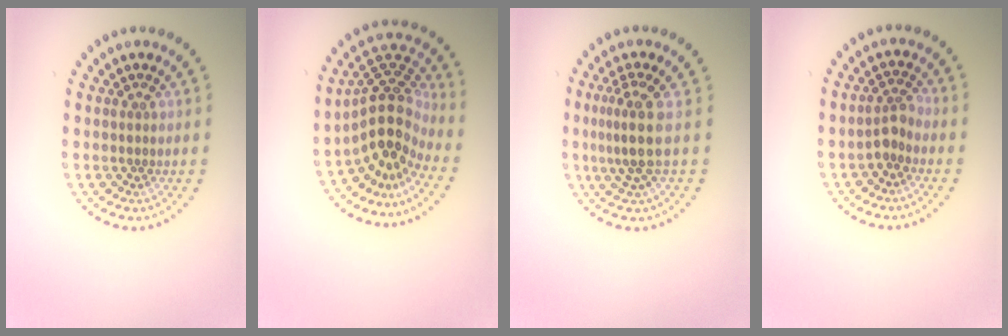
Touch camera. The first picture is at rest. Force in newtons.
{"total": 4.7, "press": 3.5, "slide": 3.1}
{"total": 3.1, "press": 2.2, "slide": 2.2}
{"total": 1.9, "press": 1.4, "slide": 1.2}